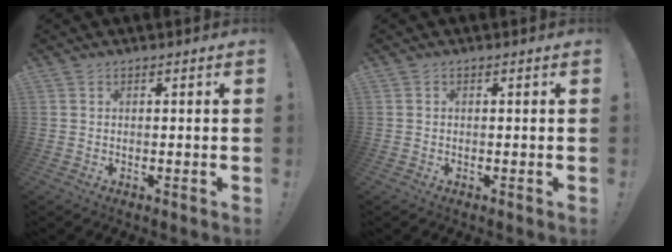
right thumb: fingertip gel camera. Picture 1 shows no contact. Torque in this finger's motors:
{"motor_torque": [0.00, -0.03, -0.36, 0.13, 0.09]}